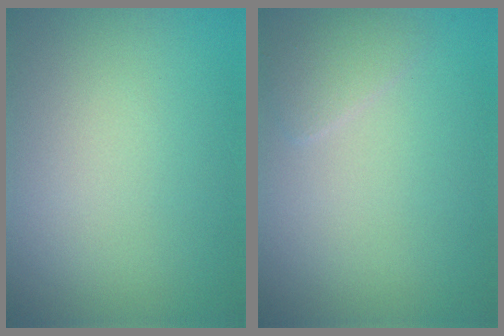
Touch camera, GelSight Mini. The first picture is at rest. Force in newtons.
{"total": 1.3, "press": 1.3, "slide": 0.1}